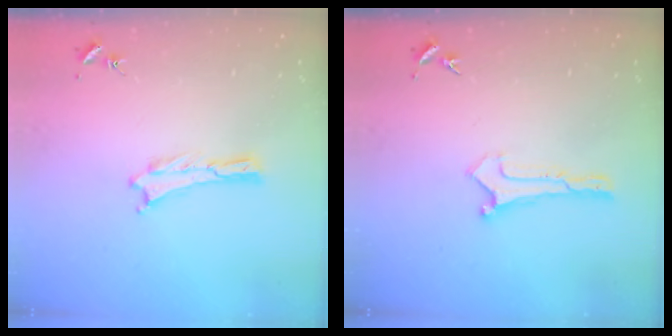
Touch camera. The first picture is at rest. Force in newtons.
{"total": 0.0}